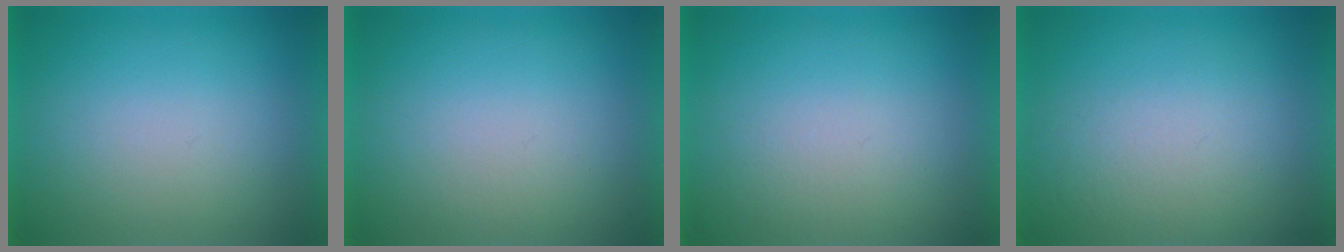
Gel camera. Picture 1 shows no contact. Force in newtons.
{"total": 1.1}
{"total": 1.7}
{"total": 4.4}